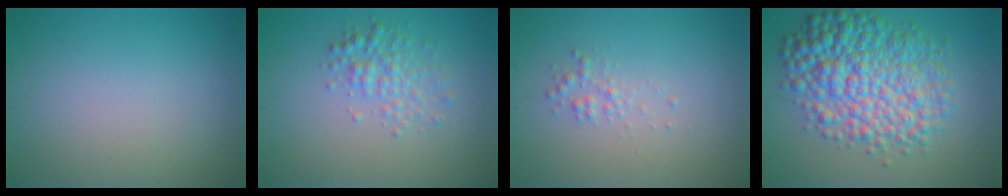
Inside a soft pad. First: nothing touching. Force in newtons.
{"total": 2.5, "press": 2.5, "slide": 0.1}
{"total": 1.2, "press": 1.2, "slide": 0.0}
{"total": 9.2, "press": 9.2, "slide": 0.1}